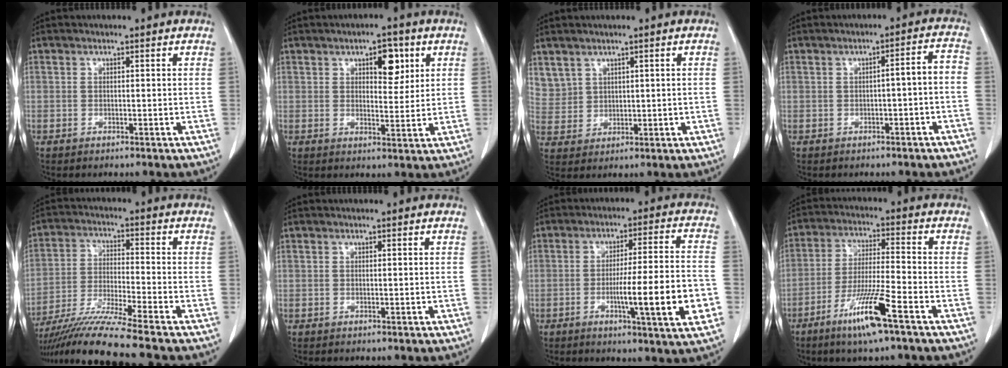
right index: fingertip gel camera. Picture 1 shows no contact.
{"total": 5.4, "force": [2.5, 2.4, 4.2], "torque": [-0.057, 0.001, 0.036]}
{"total": 6.3, "force": [3.7, 4.9, 1.1], "torque": [-0.037, 0.013, 0.091]}
{"total": 3.7, "force": [-1.4, 0.5, 3.4], "torque": [-0.041, 0.019, -0.019]}
{"total": 12.5, "force": [-10.6, -2.4, 6.2], "torque": [-0.111, -0.027, -0.187]}
{"total": 0.0}
{"total": 13.8, "force": [-3.8, 0.1, 13.2], "torque": [-0.200, -0.010, -0.061]}
{"total": 10.4, "force": [-6.0, -0.1, 8.5], "torque": [-0.166, -0.021, -0.112]}